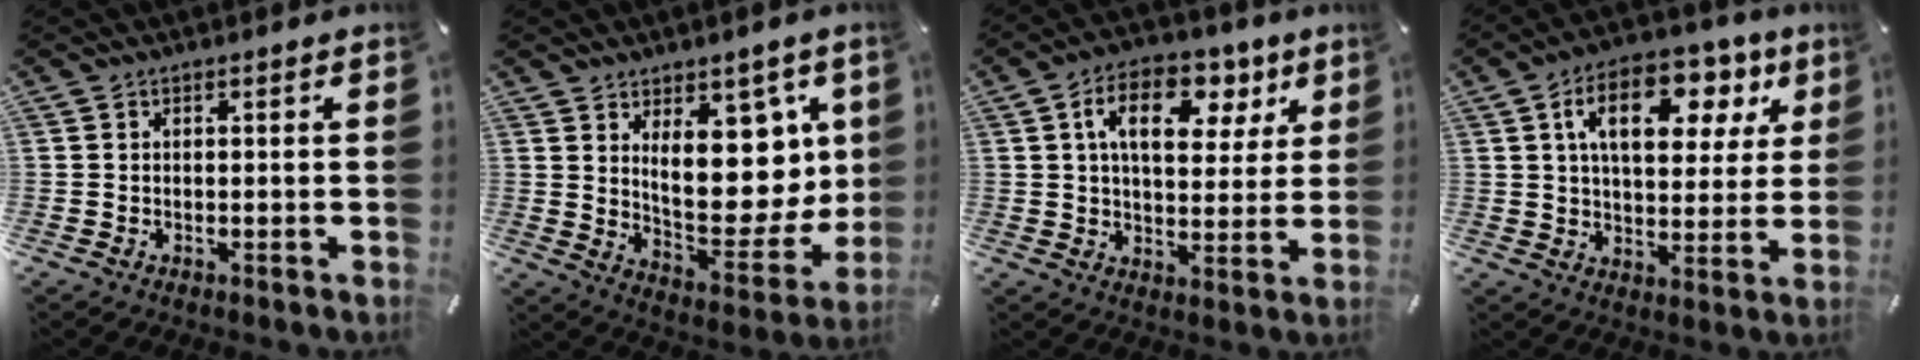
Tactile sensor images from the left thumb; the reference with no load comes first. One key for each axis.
{"total": 17.4, "fx": 6.1, "fy": 10.3, "fz": 12.6, "tx": -0.153, "ty": -0.060, "tz": 0.110}
{"total": 13.7, "fx": 6.0, "fy": 8.3, "fz": 9.1, "tx": -0.135, "ty": -0.012, "tz": 0.100}
{"total": 15.9, "fx": 6.9, "fy": 9.2, "fz": 11.0, "tx": -0.165, "ty": -0.016, "tz": 0.112}